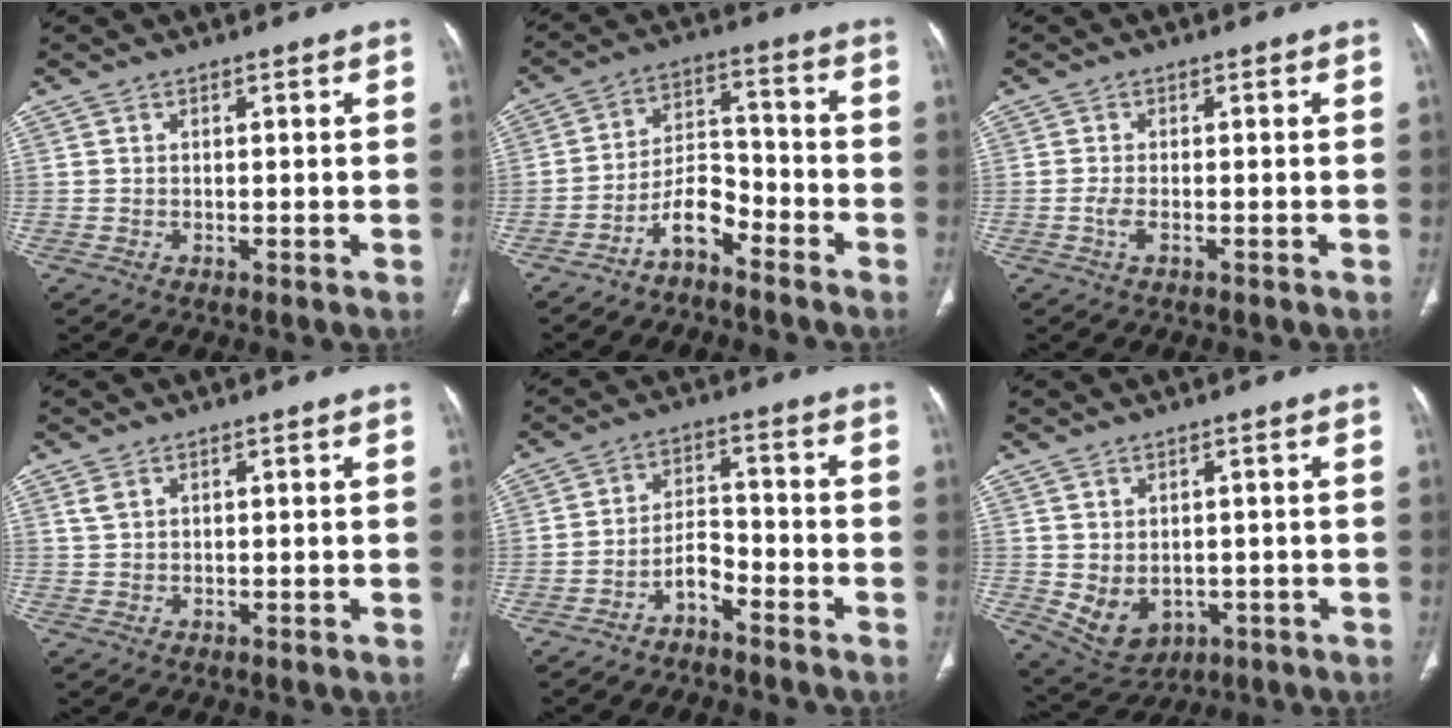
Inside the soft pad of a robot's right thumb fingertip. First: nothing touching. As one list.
[{"total": 7.3, "force": [-5.4, 3.0, 4.0], "torque": [-0.065, 0.062, -0.106]}, {"total": 1.8, "force": [-0.8, 0.6, 1.5], "torque": [-0.039, 0.000, -0.018]}, {"total": 1.5, "force": [0.9, 0.8, 0.9], "torque": [-0.022, 0.005, 0.025]}, {"total": 4.8, "force": [-3.6, 2.0, 2.6], "torque": [-0.041, 0.043, -0.071]}, {"total": 7.6, "force": [-1.2, 5.6, 5.0], "torque": [-0.074, 0.002, 0.003]}]